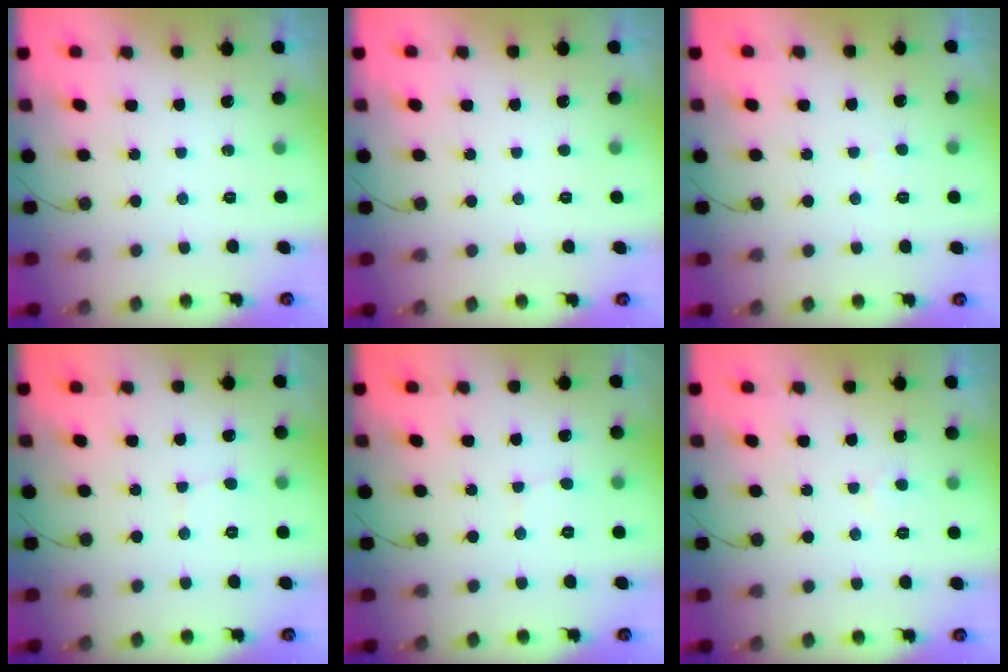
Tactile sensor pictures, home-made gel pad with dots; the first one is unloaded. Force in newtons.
{"total": 1.6, "press": 1.6, "slide": 0.1}
{"total": 2.3, "press": 2.3, "slide": 0.2}
{"total": 2.6, "press": 2.6, "slide": 0.2}
{"total": 2.6, "press": 2.6, "slide": 0.2}
{"total": 2.8, "press": 2.8, "slide": 0.3}